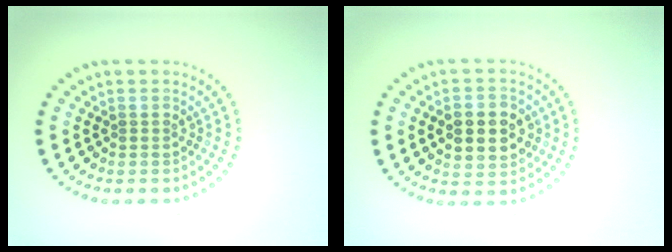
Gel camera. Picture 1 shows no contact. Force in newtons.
{"total": 5.3, "press": 5.2, "slide": 0.5}